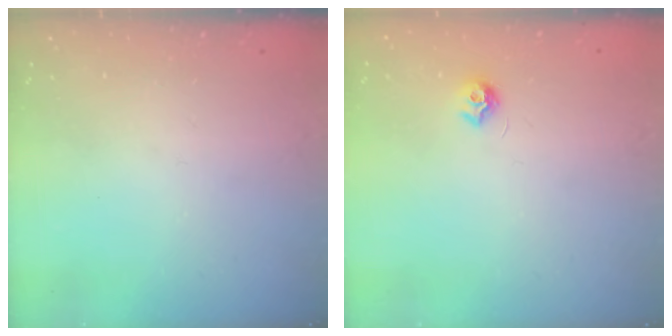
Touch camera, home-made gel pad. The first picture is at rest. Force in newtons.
{"total": 7.2, "press": 7.2, "slide": 0.4}